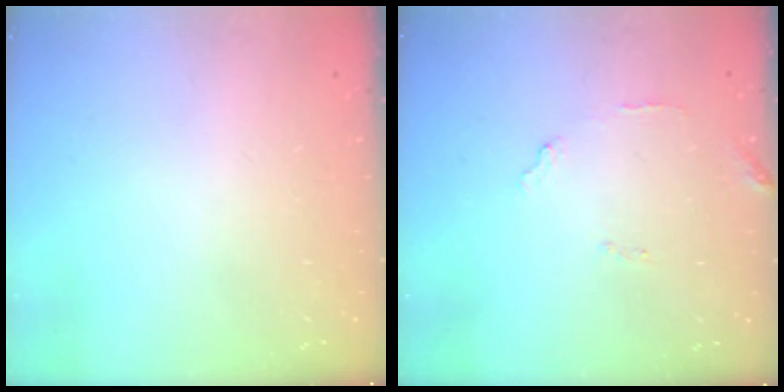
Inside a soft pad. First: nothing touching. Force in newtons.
{"total": 7.8, "press": 7.8, "slide": 0.4}